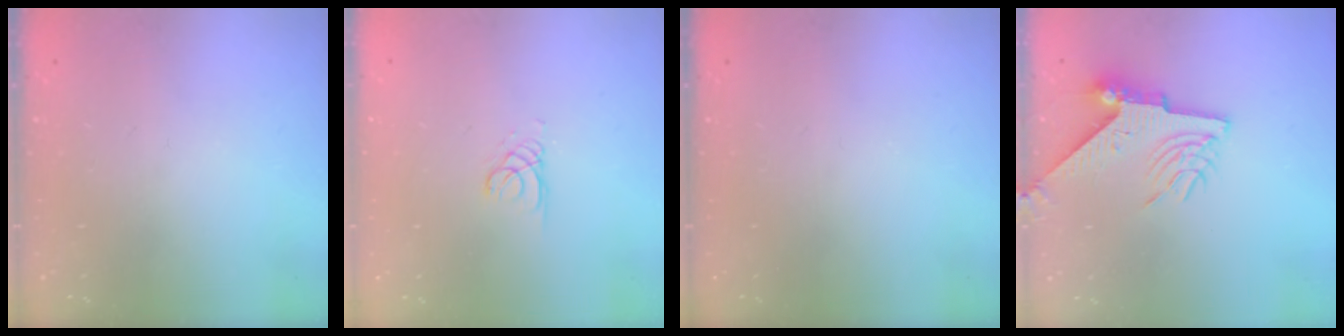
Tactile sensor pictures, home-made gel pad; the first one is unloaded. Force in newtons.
{"total": 1.1, "press": 1.1, "slide": 0.1}
{"total": 0.0}
{"total": 9.4, "press": 9.3, "slide": 1.0}